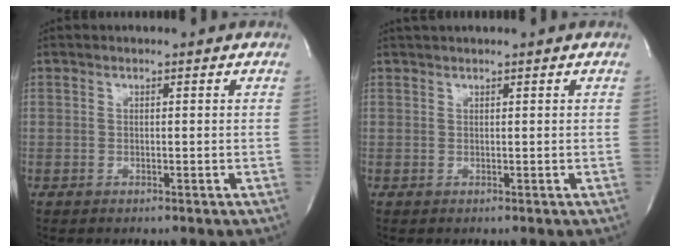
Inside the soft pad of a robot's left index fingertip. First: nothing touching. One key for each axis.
{"total": 1.2, "fx": 1.1, "fy": -0.3, "fz": 0.5, "tx": -0.006, "ty": 0.014, "tz": 0.025}